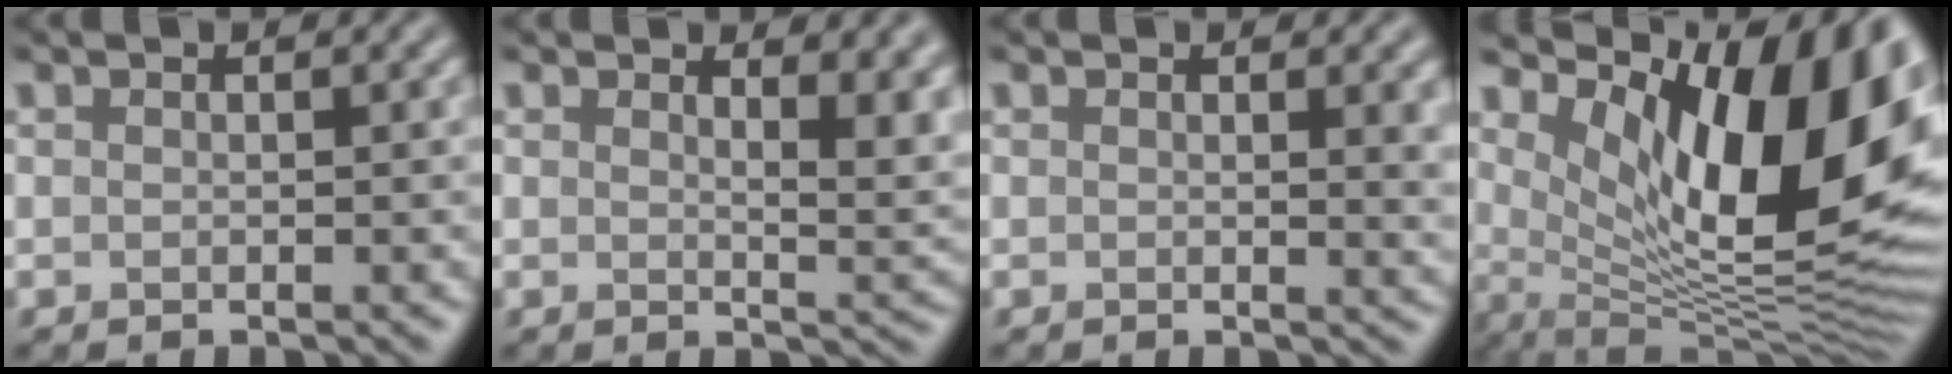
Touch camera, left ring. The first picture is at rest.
{"total": 6.0, "force": [3.1, 2.6, 4.4], "torque": [-0.032, 0.000, 0.052]}
{"total": 2.2, "force": [0.6, 0.7, 2.0], "torque": [-0.014, -0.003, 0.007]}
{"total": 15.5, "force": [5.0, 6.0, 13.4], "torque": [-0.178, -0.011, 0.086]}